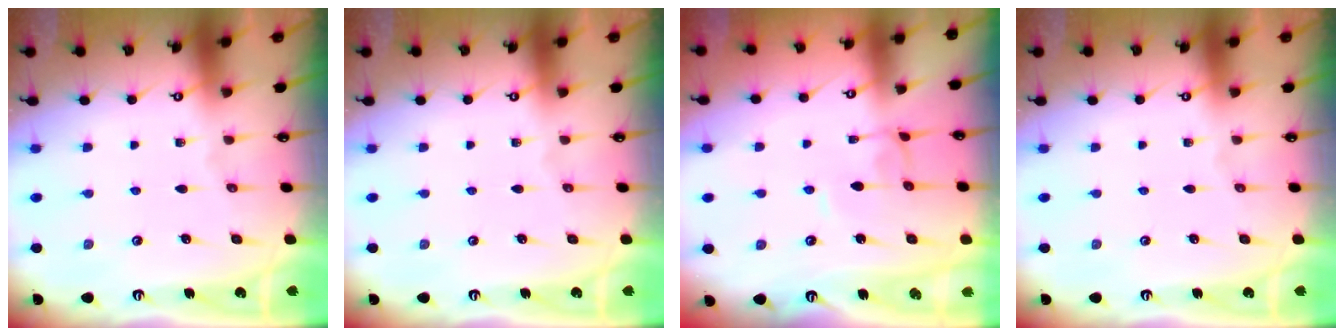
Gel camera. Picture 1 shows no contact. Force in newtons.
{"total": 0.0}
{"total": 1.9, "press": 1.9, "slide": 0.2}
{"total": 0.0}